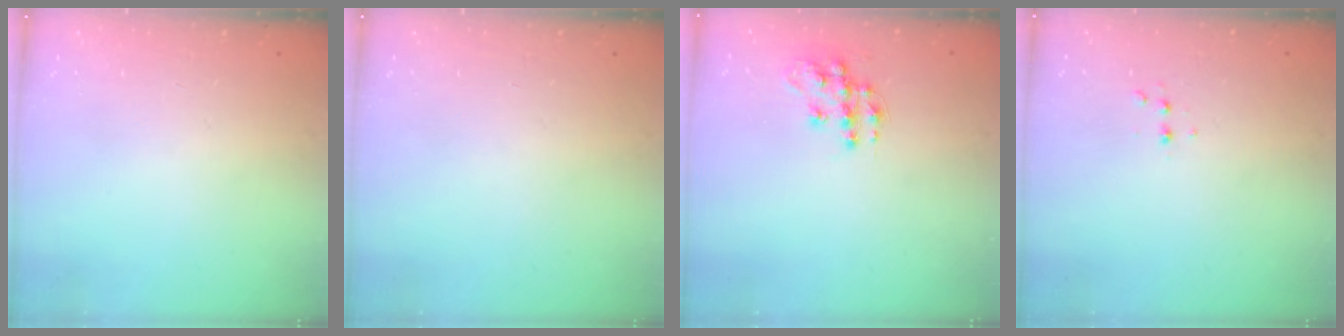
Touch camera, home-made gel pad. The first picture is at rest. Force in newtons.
{"total": 0.0}
{"total": 11.8, "press": 11.8, "slide": 0.7}
{"total": 2.6, "press": 2.5, "slide": 0.8}